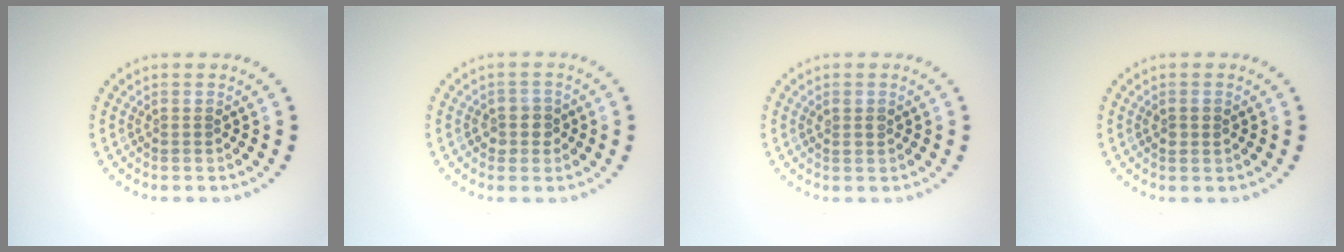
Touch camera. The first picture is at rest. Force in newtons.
{"total": 1.7, "press": 1.5, "slide": 0.9}
{"total": 0.9, "press": 0.8, "slide": 0.4}
{"total": 1.0, "press": 1.0, "slide": 0.2}